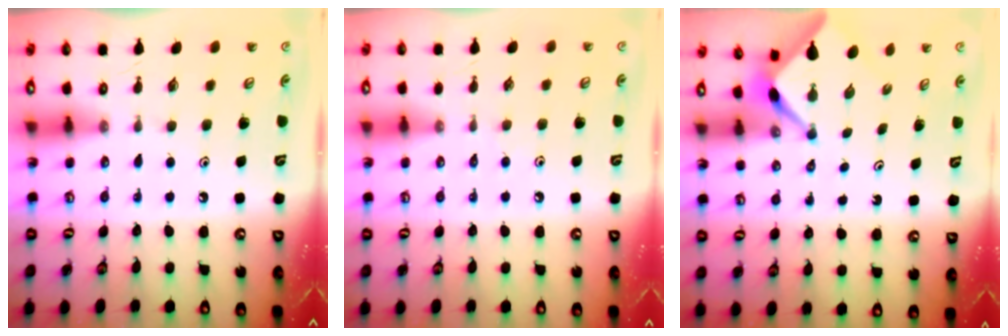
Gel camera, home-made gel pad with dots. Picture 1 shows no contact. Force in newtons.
{"total": 1.8, "press": 1.7, "slide": 0.4}
{"total": 2.6, "press": 2.6, "slide": 0.3}